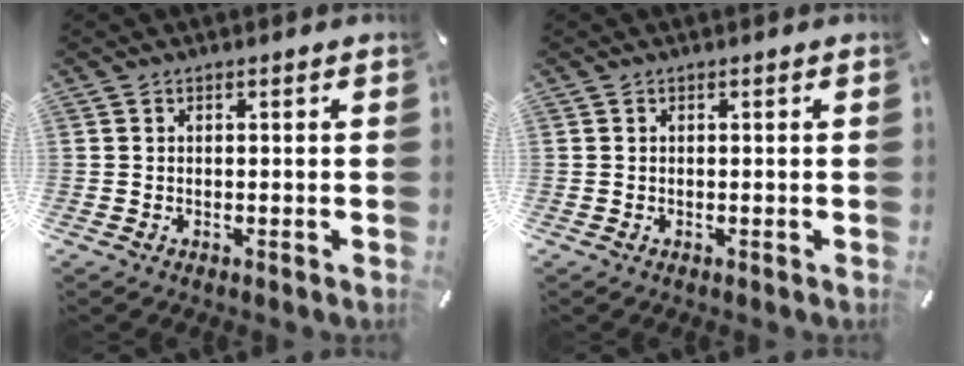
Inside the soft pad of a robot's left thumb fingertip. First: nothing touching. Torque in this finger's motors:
{"motor_torque": [0.00, 0.00, 0.00, 0.00, 0.00]}